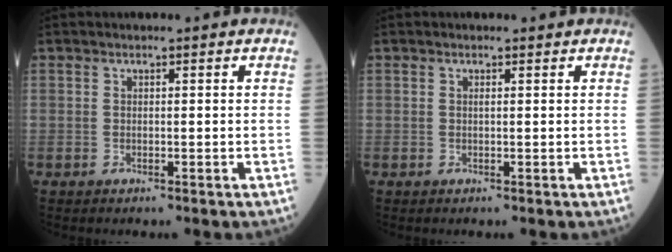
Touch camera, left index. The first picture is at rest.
{"total": 0.7, "force": [0.4, 0.3, 0.4], "torque": [-0.015, 0.007, 0.009]}